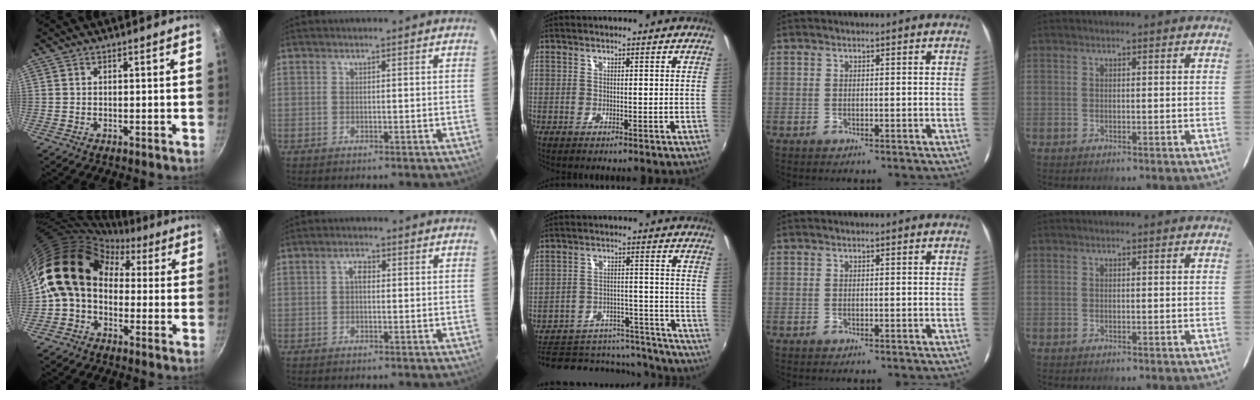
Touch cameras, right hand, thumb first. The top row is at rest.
{"thumb": {"total": 14.8, "force": [1.0, 11.6, 9.1], "torque": [-0.138, 0.042, -0.009]}, "index": {"total": 1.9, "force": [0.1, 1.1, 1.5], "torque": [-0.028, 0.009, 0.000]}, "middle": {"total": 19.0, "force": [-15.5, 9.0, 6.3], "torque": [-0.130, 0.033, -0.184]}}